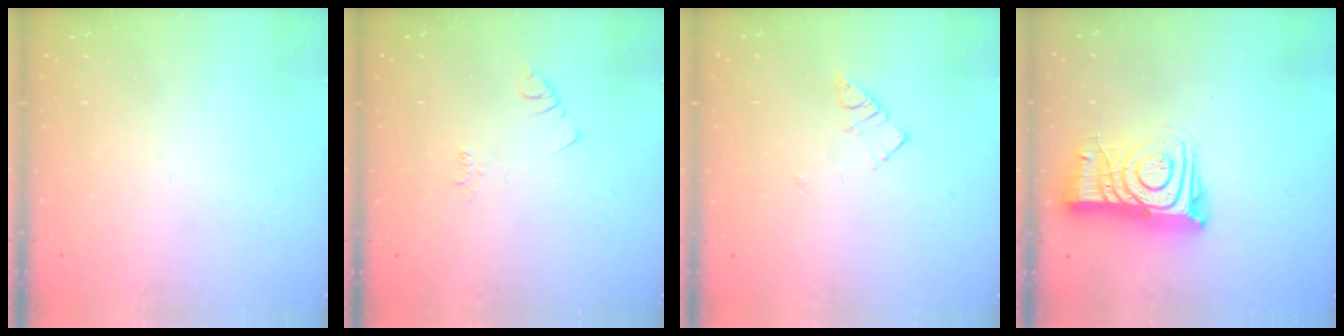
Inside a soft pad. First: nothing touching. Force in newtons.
{"total": 1.9, "press": 1.9, "slide": 0.3}
{"total": 4.1, "press": 4.0, "slide": 0.5}
{"total": 14.8, "press": 14.7, "slide": 1.6}